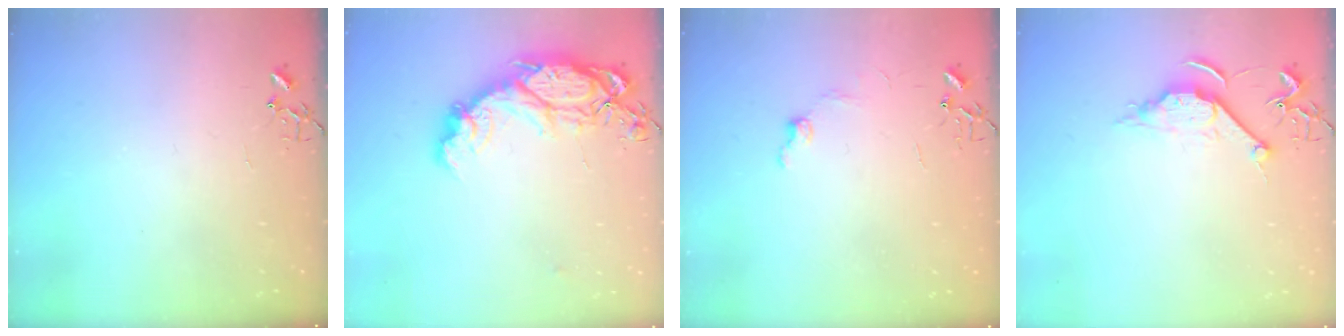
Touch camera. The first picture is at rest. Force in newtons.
{"total": 15.7, "press": 15.6, "slide": 0.9}
{"total": 5.9, "press": 5.9, "slide": 0.8}
{"total": 8.4, "press": 8.4, "slide": 0.6}